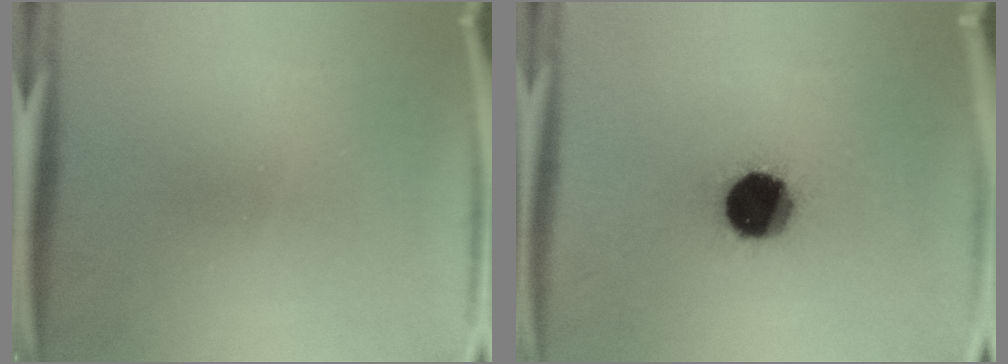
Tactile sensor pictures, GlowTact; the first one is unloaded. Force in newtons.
{"total": 18.4}